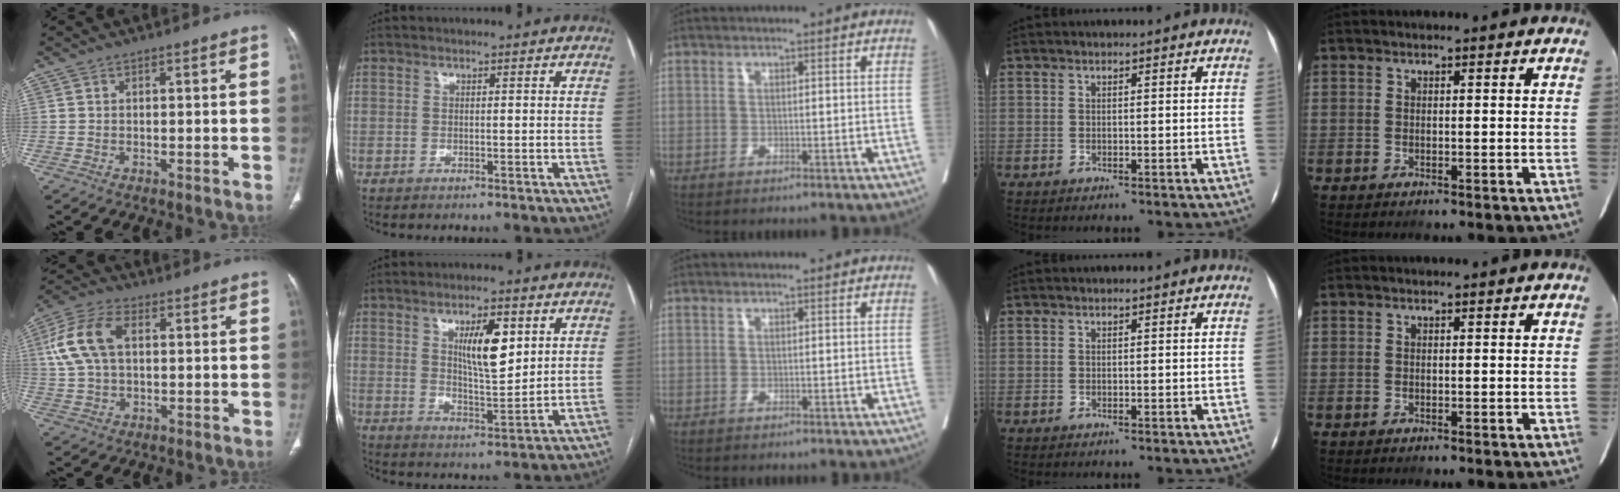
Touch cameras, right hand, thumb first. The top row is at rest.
{"thumb": {"total": 10.9, "force": [2.3, 6.5, 8.5], "torque": [-0.182, 0.024, 0.041]}, "index": {"total": 8.6, "force": [3.3, 2.5, 7.5], "torque": [-0.126, -0.001, 0.060]}}